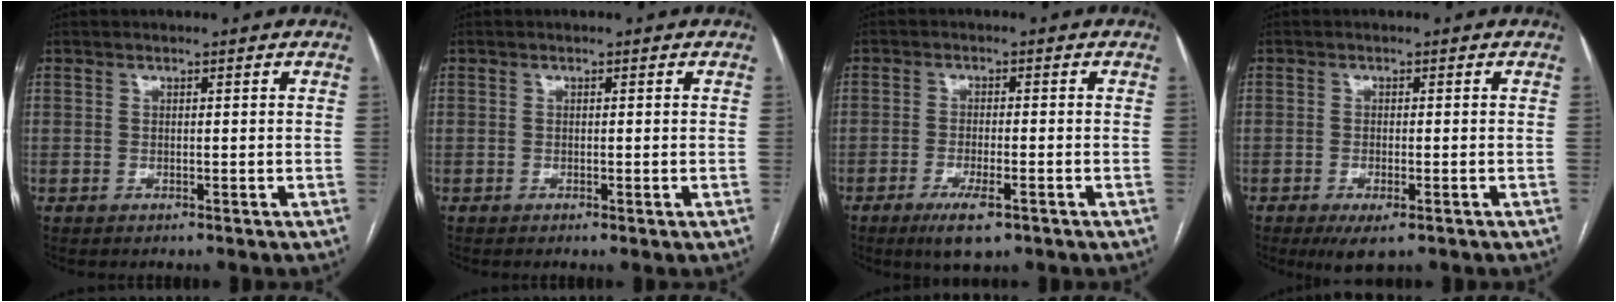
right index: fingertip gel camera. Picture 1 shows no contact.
{"total": 0.6, "force": [-0.1, 0.1, 0.5], "torque": [-0.013, -0.002, 0.001]}
{"total": 5.3, "force": [-3.0, 1.1, 4.2], "torque": [-0.080, -0.009, -0.046]}
{"total": 4.0, "force": [-2.3, 1.2, 3.1], "torque": [-0.050, -0.008, -0.029]}